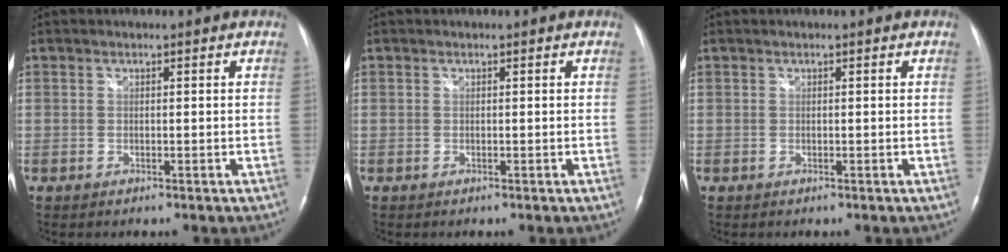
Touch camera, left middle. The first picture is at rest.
{"total": 0.0}
{"total": 0.0}